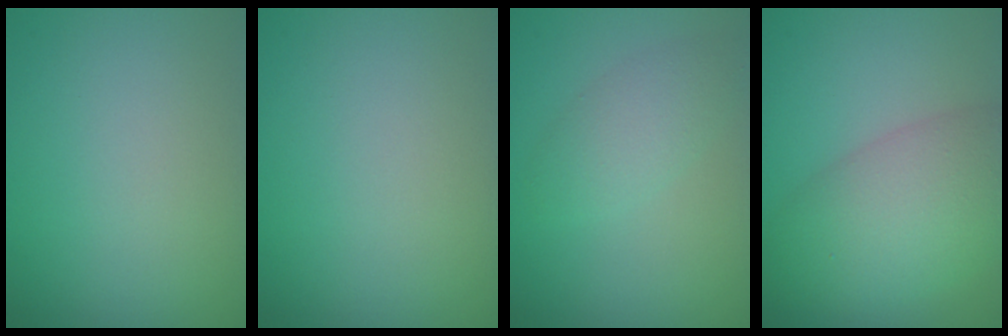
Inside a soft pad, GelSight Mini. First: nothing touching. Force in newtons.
{"total": 0.0}
{"total": 2.5, "press": 2.5, "slide": 0.1}
{"total": 7.0, "press": 7.0, "slide": 0.3}